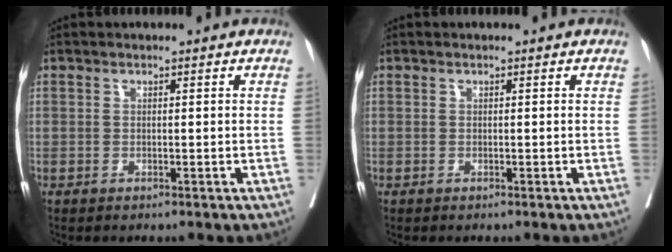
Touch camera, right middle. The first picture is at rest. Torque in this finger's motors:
{"motor_torque": [0.00, -0.02, -0.43, -0.19]}